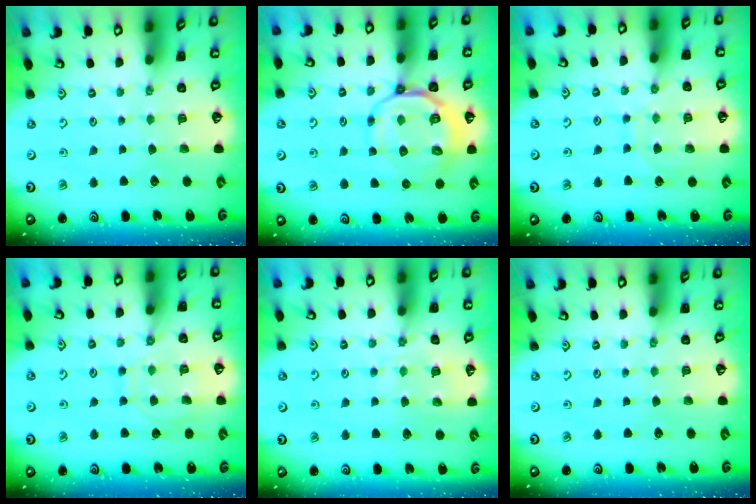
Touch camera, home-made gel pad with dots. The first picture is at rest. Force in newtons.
{"total": 11.9, "press": 11.7, "slide": 2.4}
{"total": 8.1, "press": 8.1, "slide": 0.7}
{"total": 9.1, "press": 9.1, "slide": 1.0}
{"total": 7.3, "press": 7.3, "slide": 0.8}
{"total": 0.0}